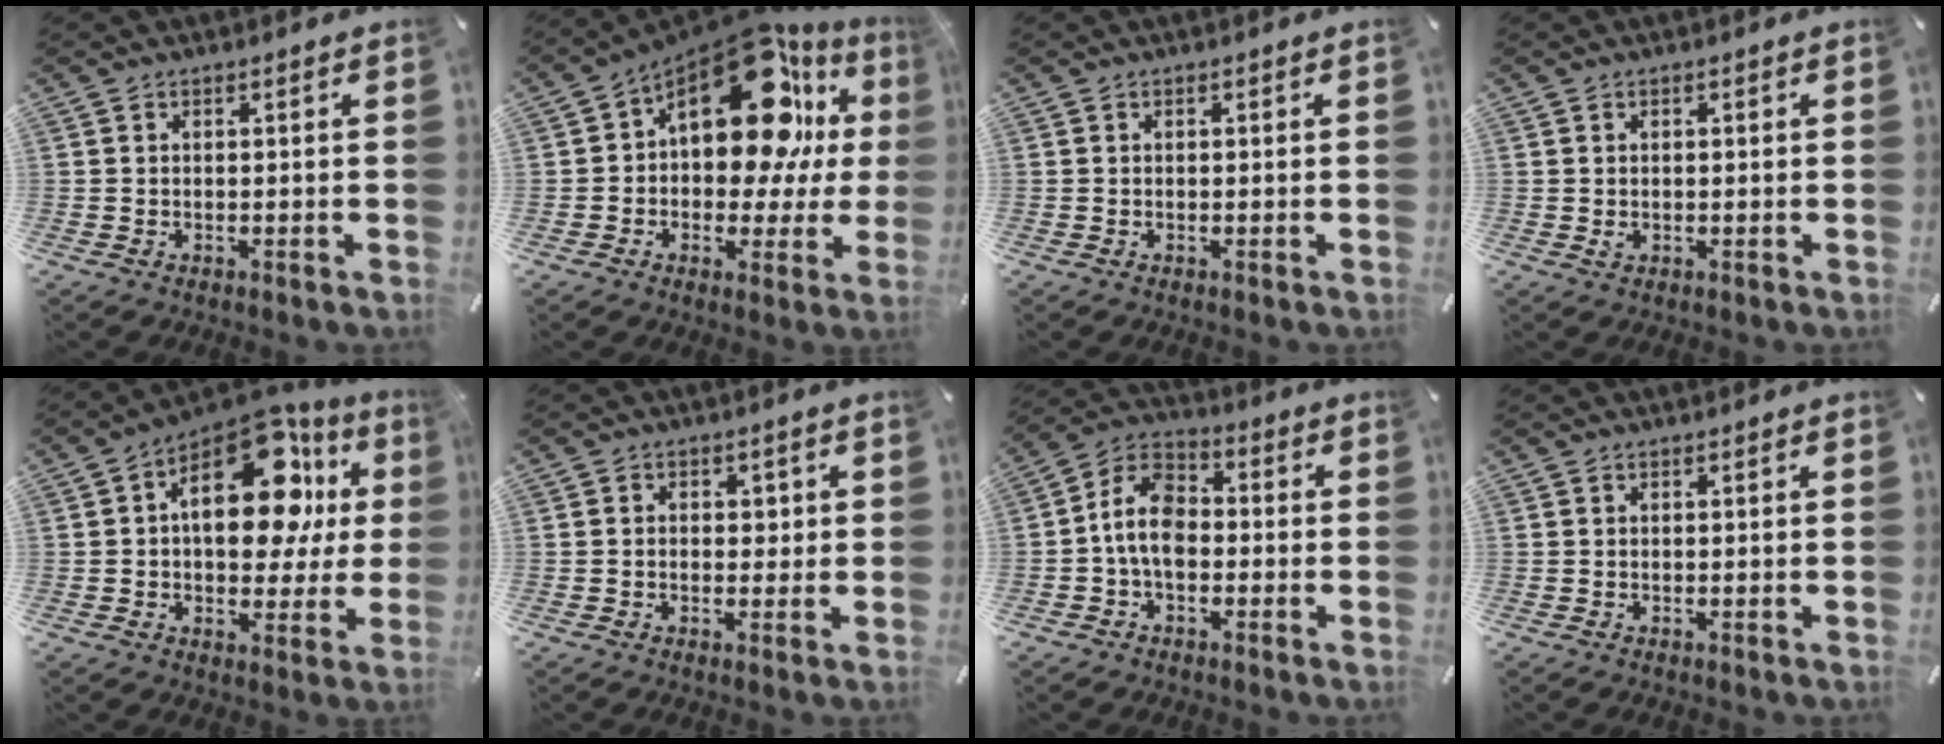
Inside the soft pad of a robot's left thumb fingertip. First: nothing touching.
{"total": 22.5, "force": [8.8, 12.3, 16.7], "torque": [-0.263, -0.059, 0.148]}
{"total": 0.0}
{"total": 0.8, "force": [0.0, 0.6, 0.5], "torque": [-0.002, -0.001, -0.003]}
{"total": 21.6, "force": [6.7, 12.0, 16.6], "torque": [-0.235, -0.036, 0.113]}
{"total": 2.7, "force": [-0.3, 2.2, 1.5], "torque": [-0.014, 0.001, -0.014]}
{"total": 9.7, "force": [-1.9, 6.5, 6.9], "torque": [-0.153, 0.014, -0.038]}
{"total": 0.0}